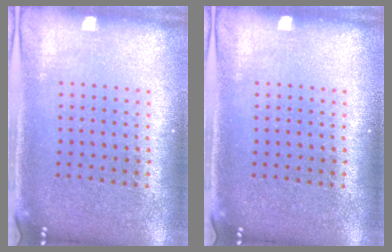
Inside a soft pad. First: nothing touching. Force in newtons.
{"total": 0.0}